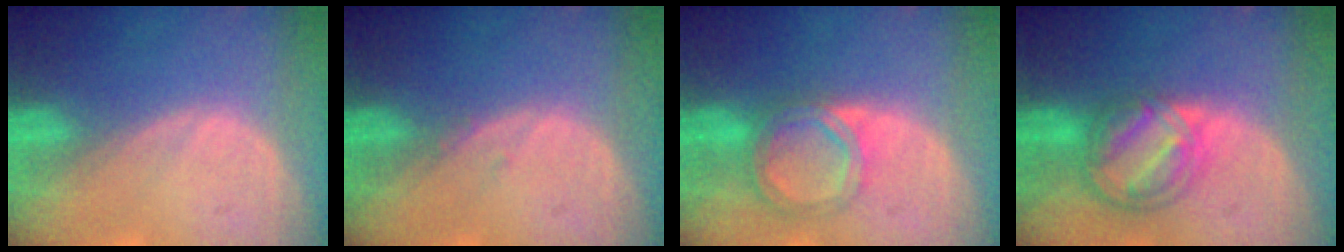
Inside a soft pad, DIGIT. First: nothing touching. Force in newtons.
{"total": 0.6, "press": 0.5, "slide": 0.1}
{"total": 6.1, "press": 5.4, "slide": 3.0}
{"total": 8.4, "press": 7.1, "slide": 4.5}